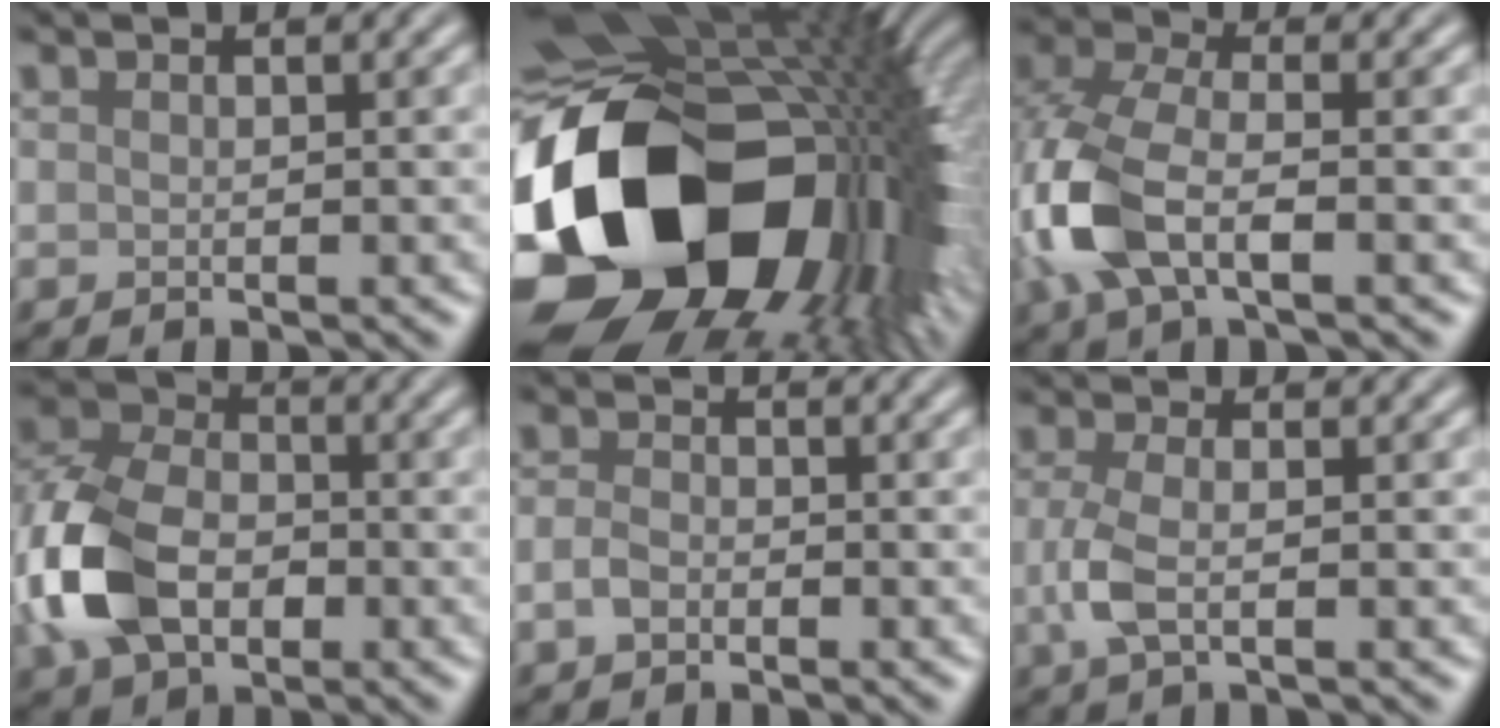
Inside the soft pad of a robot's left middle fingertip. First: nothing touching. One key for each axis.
{"total": 20.2, "fx": -3.5, "fy": 14.4, "fz": 13.7, "tx": -0.297, "ty": -0.056, "tz": -0.032}
{"total": 7.4, "fx": -2.1, "fy": 3.8, "fz": 6.0, "tx": -0.154, "ty": 0.006, "tz": -0.052}
{"total": 8.8, "fx": -2.3, "fy": 6.1, "fz": 5.9, "tx": -0.140, "ty": 0.003, "tz": -0.059}
{"total": 1.6, "fx": -0.8, "fy": 1.1, "fz": 0.9, "tx": -0.020, "ty": 0.003, "tz": -0.023}
{"total": 2.8, "fx": -0.6, "fy": 1.1, "fz": 2.5, "tx": -0.067, "ty": -0.001, "tz": -0.016}